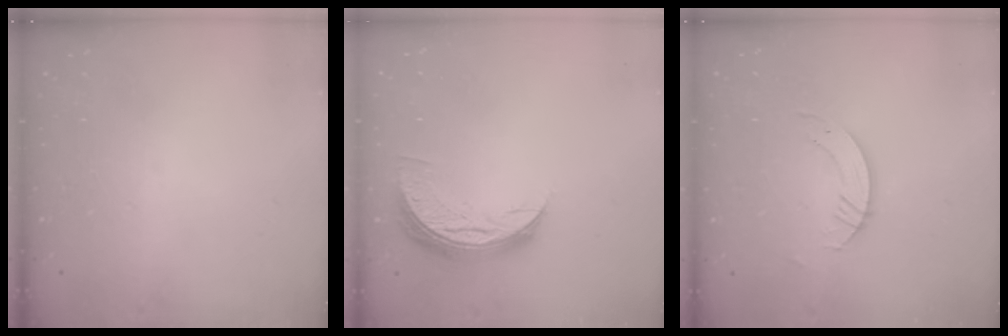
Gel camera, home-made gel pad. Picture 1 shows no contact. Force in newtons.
{"total": 7.6, "press": 7.6, "slide": 0.7}
{"total": 3.4, "press": 3.4, "slide": 0.1}